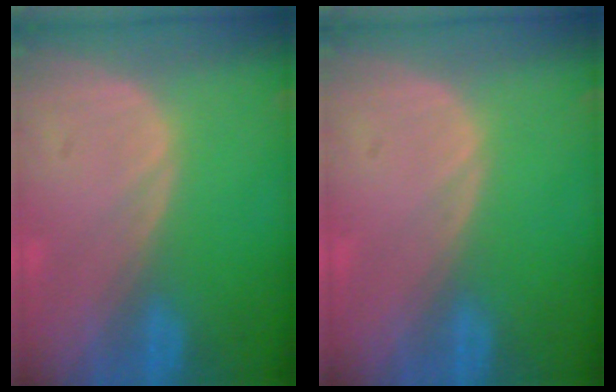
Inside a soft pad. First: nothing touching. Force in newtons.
{"total": 0.0}